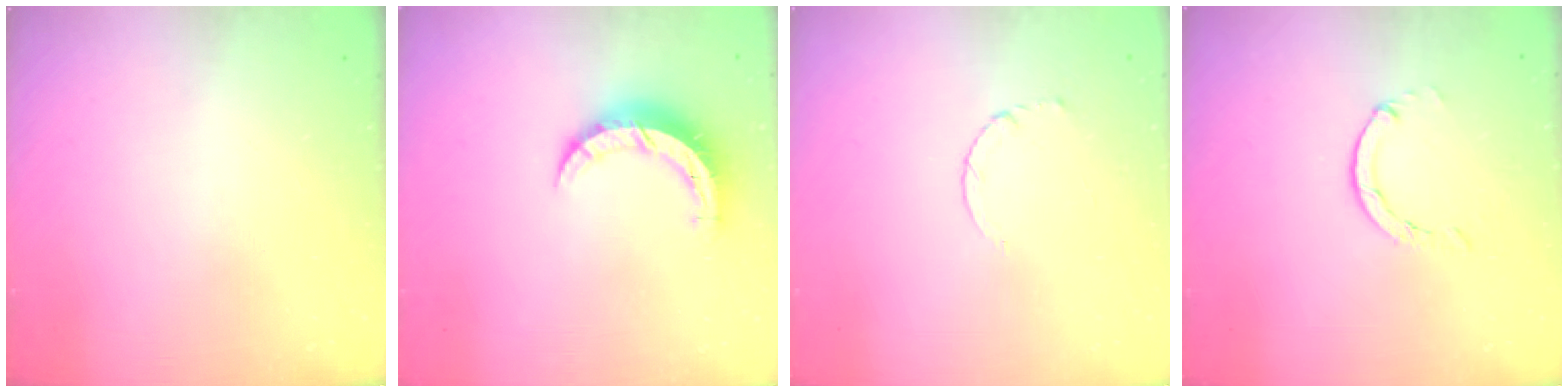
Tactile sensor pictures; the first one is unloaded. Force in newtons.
{"total": 7.5, "press": 7.5, "slide": 0.5}
{"total": 2.6, "press": 2.6, "slide": 0.3}
{"total": 1.3, "press": 1.3, "slide": 0.3}